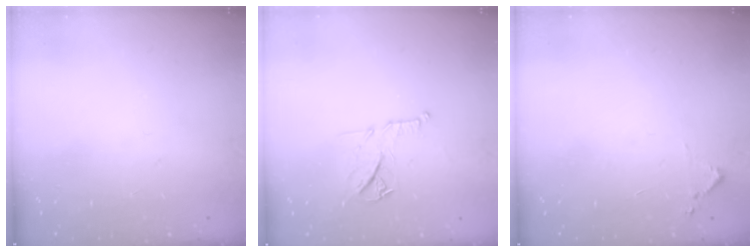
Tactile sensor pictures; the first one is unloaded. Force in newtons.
{"total": 11.0, "press": 11.0, "slide": 0.1}
{"total": 5.7, "press": 5.7, "slide": 0.6}